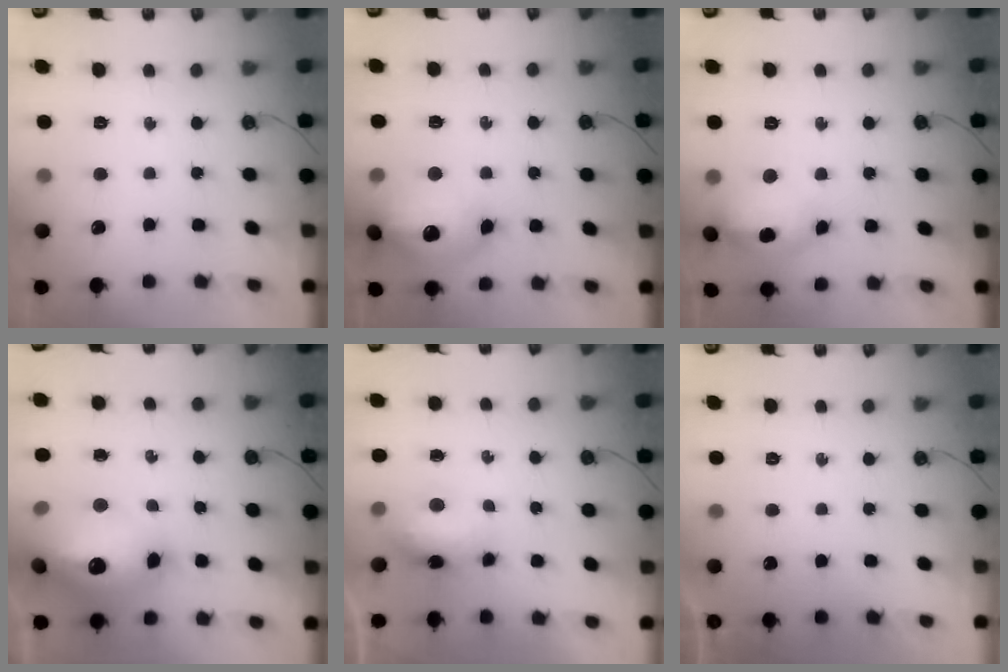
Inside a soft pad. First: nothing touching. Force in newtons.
{"total": 18.2, "press": 18.2, "slide": 1.4}
{"total": 14.5, "press": 14.3, "slide": 2.0}
{"total": 22.1, "press": 21.4, "slide": 5.3}
{"total": 7.2, "press": 7.2, "slide": 0.7}
{"total": 0.0}